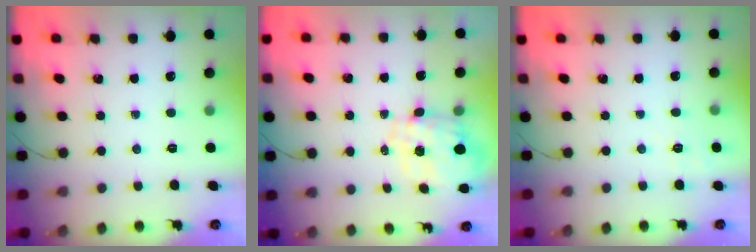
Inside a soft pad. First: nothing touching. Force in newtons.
{"total": 1.7, "press": 1.6, "slide": 0.6}
{"total": 3.8, "press": 3.4, "slide": 1.6}